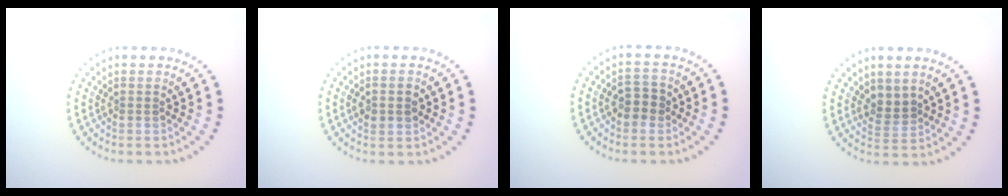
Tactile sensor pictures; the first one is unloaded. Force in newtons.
{"total": 2.4, "press": 2.4, "slide": 0.1}
{"total": 2.3, "press": 2.3, "slide": 0.4}
{"total": 2.0, "press": 1.8, "slide": 0.8}